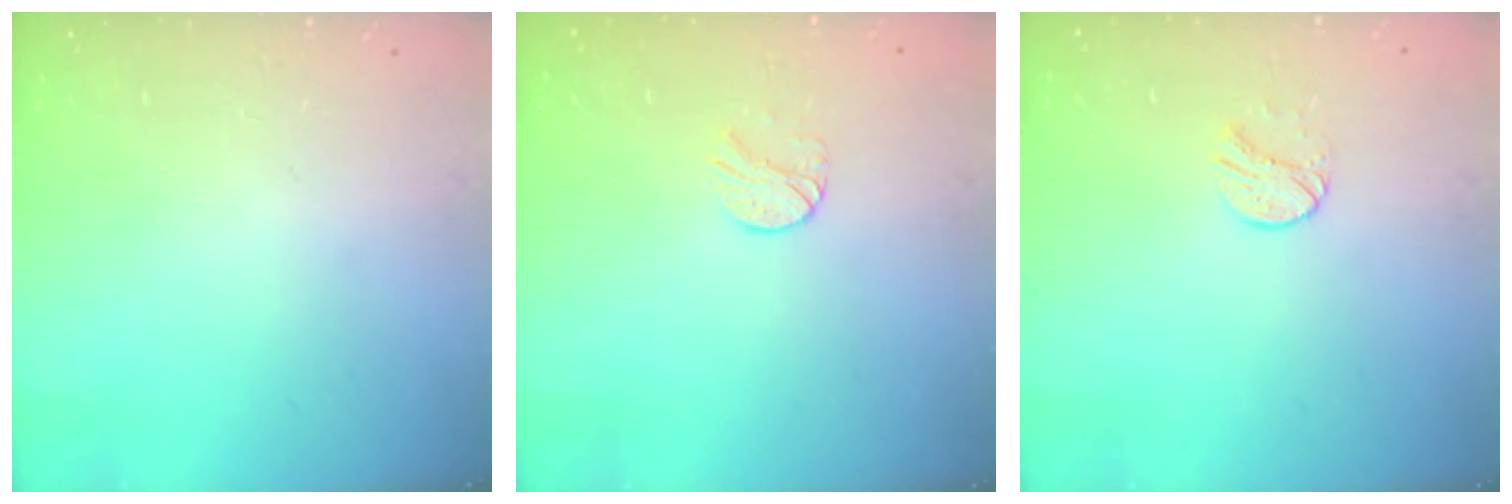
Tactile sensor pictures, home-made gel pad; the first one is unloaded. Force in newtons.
{"total": 6.6, "press": 6.6, "slide": 0.5}
{"total": 6.9, "press": 6.9, "slide": 0.5}